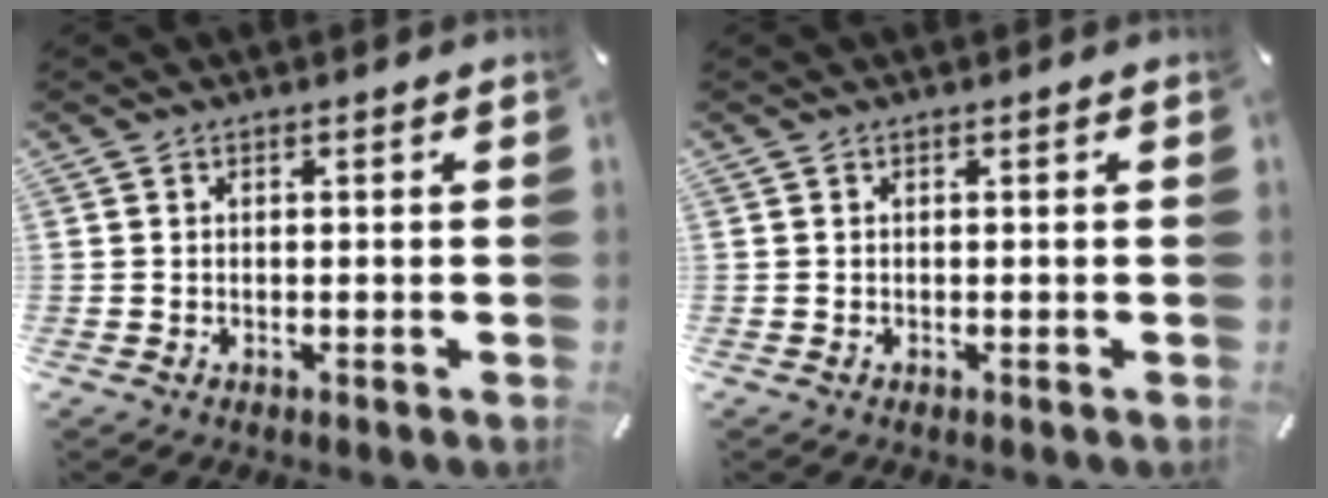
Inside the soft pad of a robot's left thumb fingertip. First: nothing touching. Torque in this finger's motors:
{"motor_torque": [-0.01, 0.00, 0.00, 0.00, 0.00]}